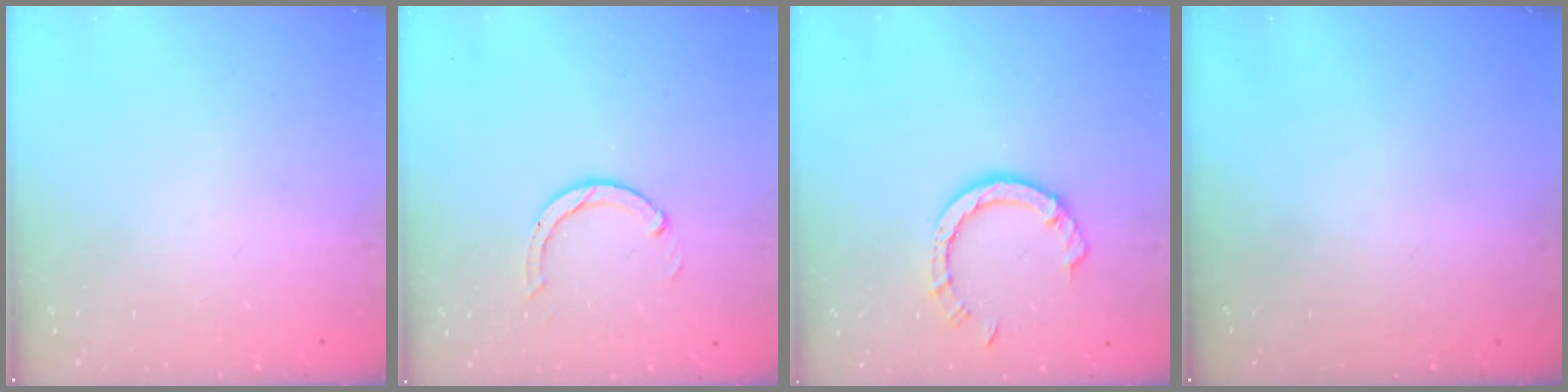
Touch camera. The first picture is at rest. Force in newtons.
{"total": 3.0, "press": 3.0, "slide": 0.3}
{"total": 6.9, "press": 6.8, "slide": 0.8}
{"total": 0.0}